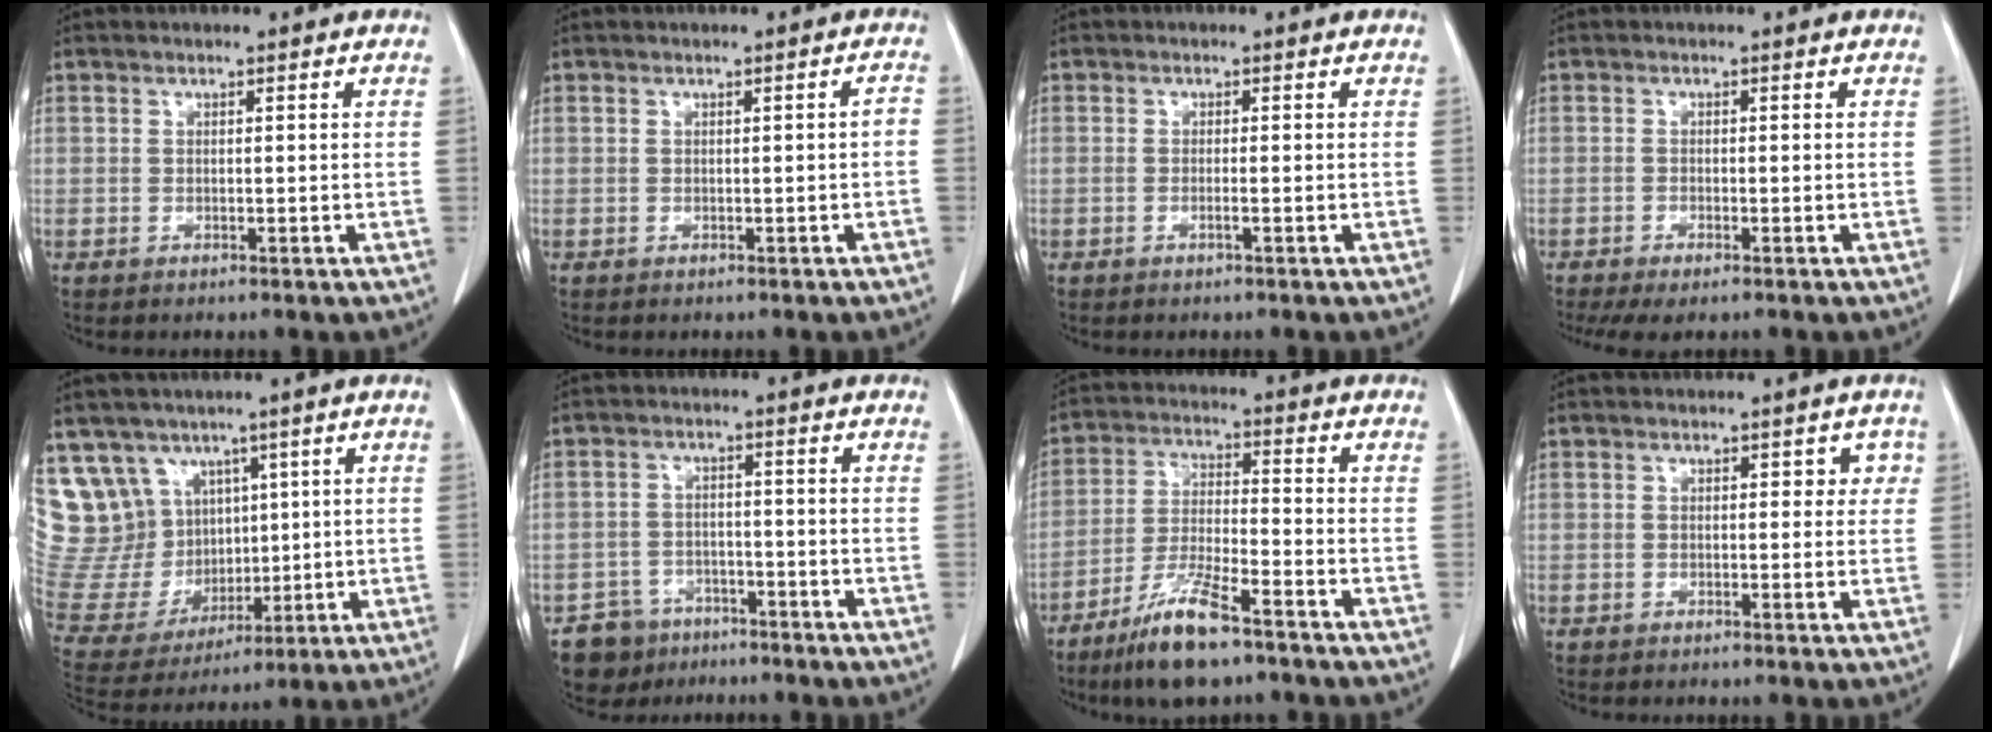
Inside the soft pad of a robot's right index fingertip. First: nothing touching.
{"total": 1.1, "force": [-0.4, 0.2, 1.0], "torque": [-0.008, 0.001, -0.004]}
{"total": 0.7, "force": [-0.3, -0.1, 0.6], "torque": [-0.012, 0.002, -0.004]}
{"total": 4.7, "force": [-3.5, 0.9, 3.0], "torque": [-0.047, -0.011, -0.056]}
{"total": 16.6, "force": [9.0, 13.0, 5.0], "torque": [-0.128, 0.064, 0.208]}
{"total": 7.5, "force": [-5.6, 5.0, 0.5], "torque": [-0.010, 0.017, -0.093]}
{"total": 10.8, "force": [-7.6, 1.6, 7.6], "torque": [-0.153, -0.024, -0.141]}
{"total": 2.5, "force": [0.8, 1.7, 1.7], "torque": [-0.005, 0.012, 0.004]}